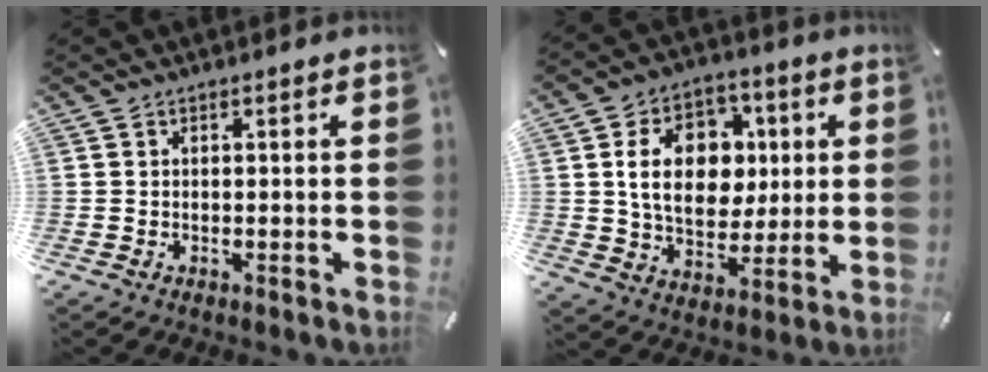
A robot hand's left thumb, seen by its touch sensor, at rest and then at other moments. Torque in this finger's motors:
{"motor_torque": [0.18, 2.14, 1.78, -0.99, 0.21]}